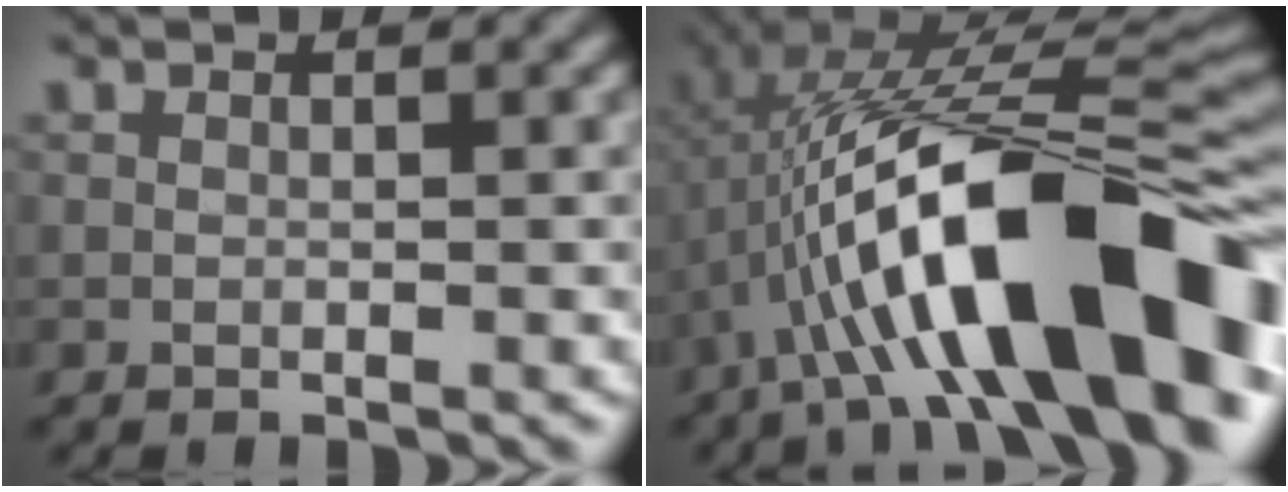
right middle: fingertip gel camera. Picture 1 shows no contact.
{"total": 15.6, "force": [-4.5, 5.3, 14.0], "torque": [-0.220, 0.043, -0.069]}